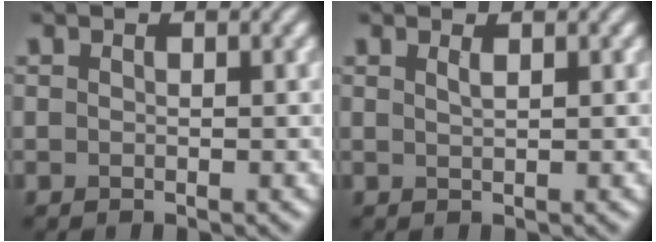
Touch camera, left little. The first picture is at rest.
{"total": 0.9, "force": [0.5, 0.3, 0.7], "torque": [-0.009, 0.001, 0.007]}